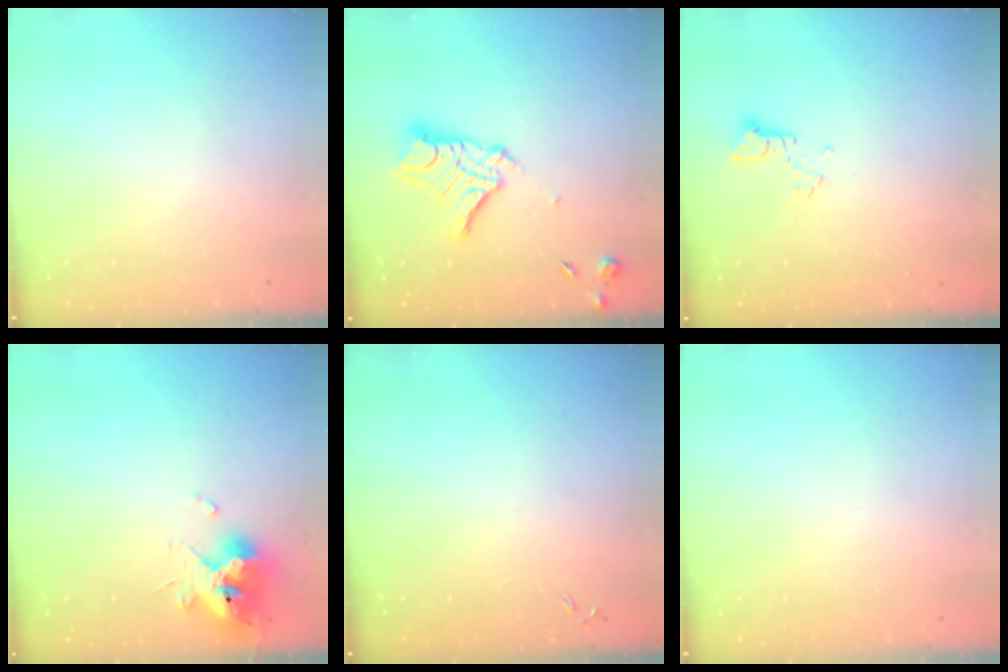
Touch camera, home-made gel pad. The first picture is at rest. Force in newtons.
{"total": 12.5, "press": 12.5, "slide": 1.1}
{"total": 2.4, "press": 2.3, "slide": 0.3}
{"total": 12.4, "press": 12.4, "slide": 1.2}
{"total": 0.0}
{"total": 0.0}